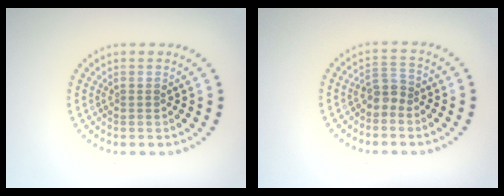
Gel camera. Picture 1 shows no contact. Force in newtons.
{"total": 1.9, "press": 1.6, "slide": 1.1}